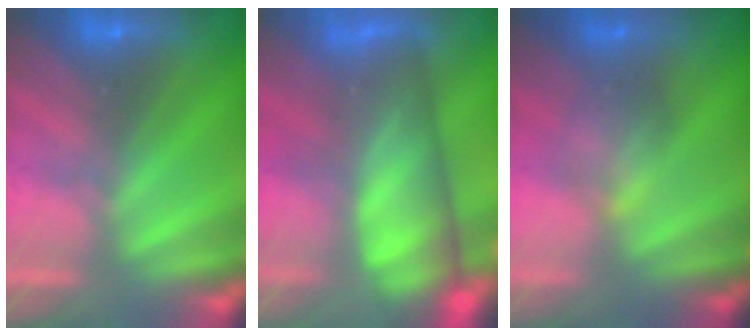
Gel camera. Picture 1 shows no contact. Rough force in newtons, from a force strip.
{"total": 10.8}
{"total": 2.0}